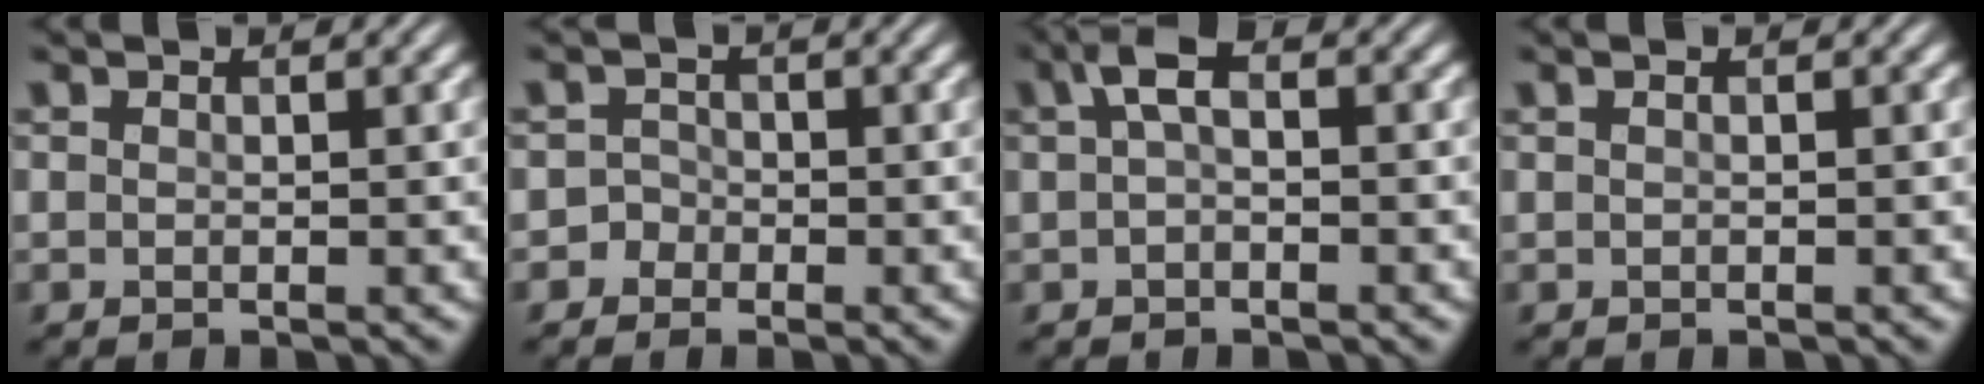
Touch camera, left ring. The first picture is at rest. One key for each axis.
{"total": 1.4, "fx": -0.8, "fy": 1.2, "fz": -0.1, "tx": 0.016, "ty": 0.009, "tz": -0.019}
{"total": 2.5, "fx": 0.5, "fy": 1.2, "fz": 2.2, "tx": -0.040, "ty": 0.010, "tz": 0.002}
{"total": 0.7, "fx": 0.3, "fy": 0.3, "fz": 0.6, "tx": -0.013, "ty": 0.000, "tz": -0.001}